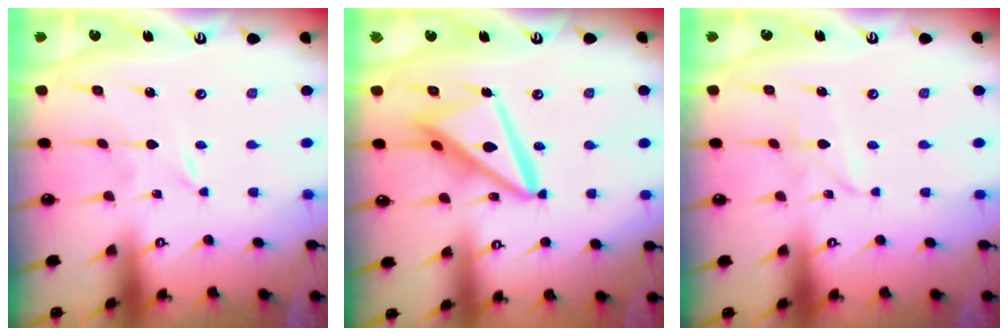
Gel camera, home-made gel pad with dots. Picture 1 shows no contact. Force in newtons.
{"total": 16.5, "press": 16.4, "slide": 1.9}
{"total": 2.6, "press": 2.6, "slide": 0.2}